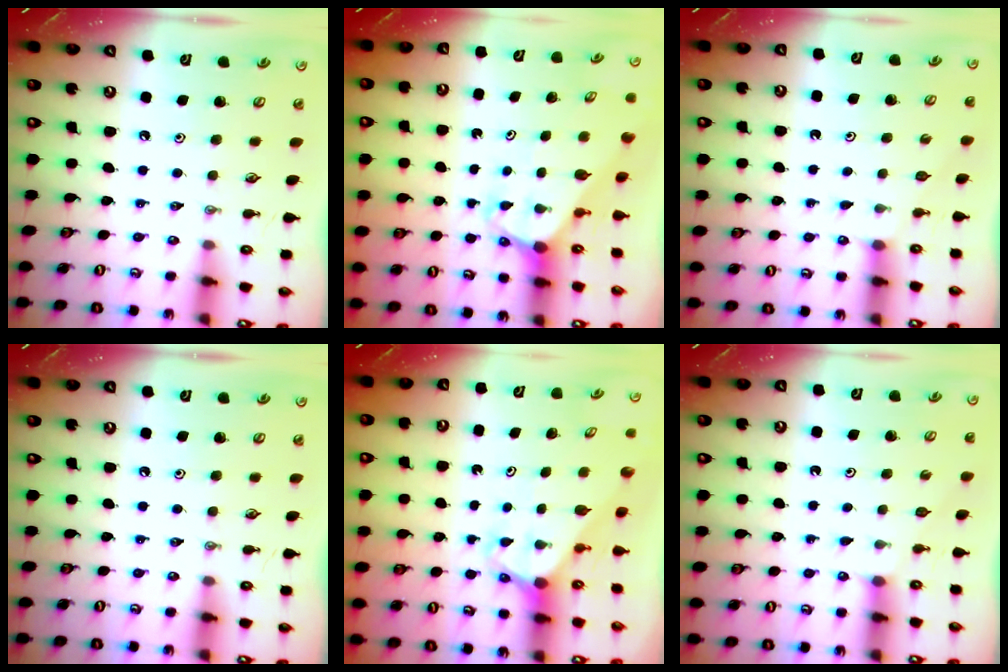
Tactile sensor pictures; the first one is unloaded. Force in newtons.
{"total": 3.3, "press": 3.3, "slide": 0.1}
{"total": 1.7, "press": 1.7, "slide": 0.2}
{"total": 0.0}
{"total": 3.2, "press": 3.2, "slide": 0.2}
{"total": 1.7, "press": 1.7, "slide": 0.2}